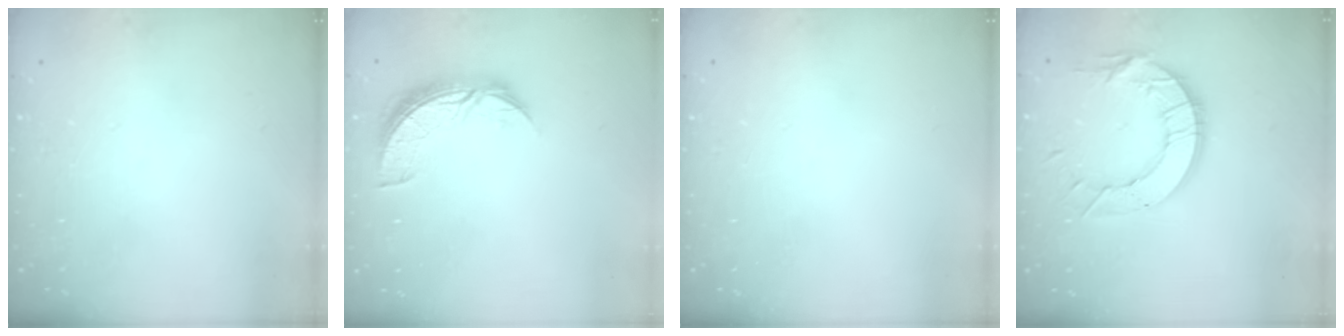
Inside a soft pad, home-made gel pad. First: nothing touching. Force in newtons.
{"total": 8.5, "press": 8.5, "slide": 0.5}
{"total": 0.0}
{"total": 12.2, "press": 12.2, "slide": 0.7}